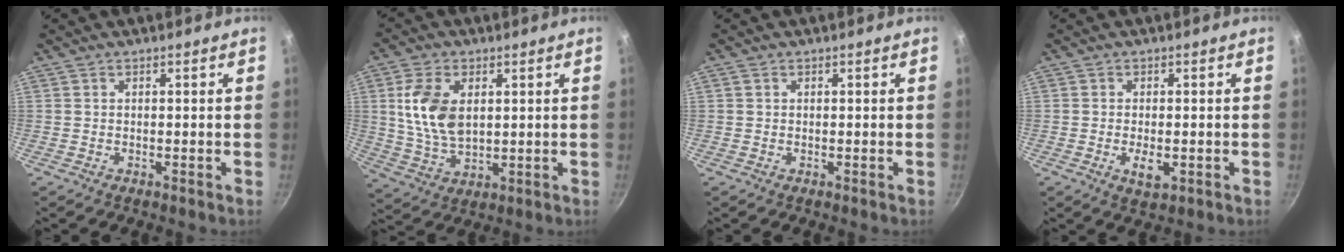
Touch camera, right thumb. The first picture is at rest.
{"total": 11.3, "force": [2.5, 6.9, 8.7], "torque": [-0.159, -0.016, 0.052]}
{"total": 0.6, "force": [0.2, 0.5, 0.2], "torque": [-0.001, 0.003, 0.001]}
{"total": 3.7, "force": [-0.9, 1.7, 3.2], "torque": [-0.054, -0.004, -0.011]}